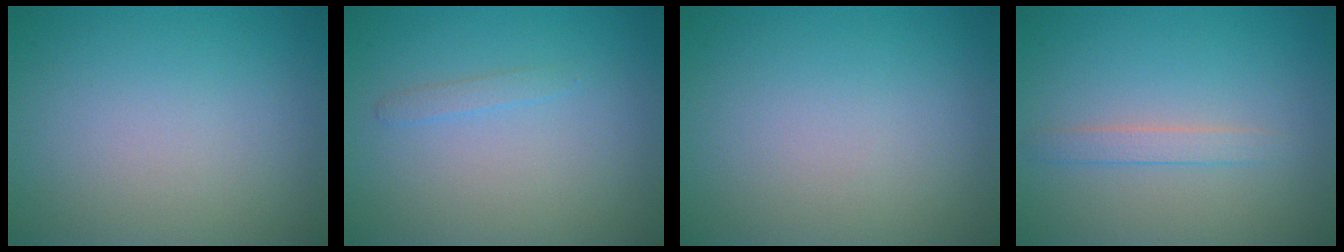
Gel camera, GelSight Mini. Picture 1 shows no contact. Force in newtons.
{"total": 0.8, "press": 0.8, "slide": 0.0}
{"total": 0.0}
{"total": 1.5, "press": 1.5, "slide": 0.1}